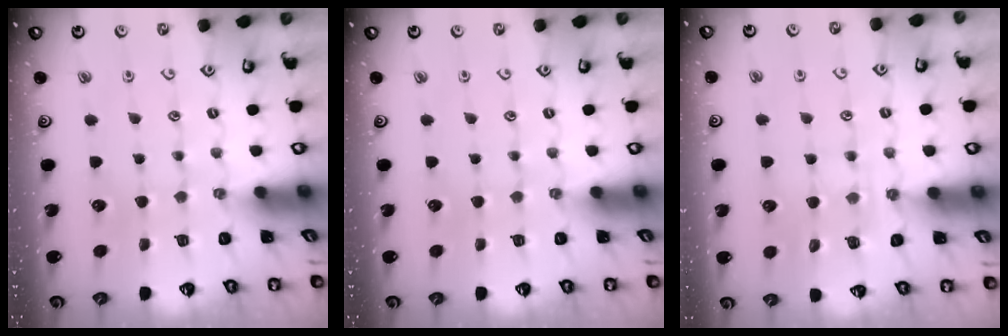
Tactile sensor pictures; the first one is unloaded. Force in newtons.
{"total": 0.0}
{"total": 7.1, "press": 7.1, "slide": 0.8}